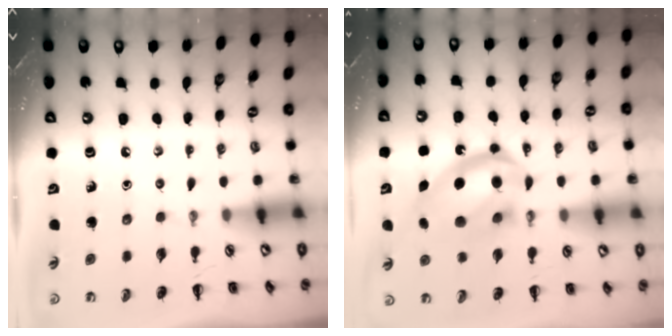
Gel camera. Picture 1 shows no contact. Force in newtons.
{"total": 16.8, "press": 16.3, "slide": 3.9}